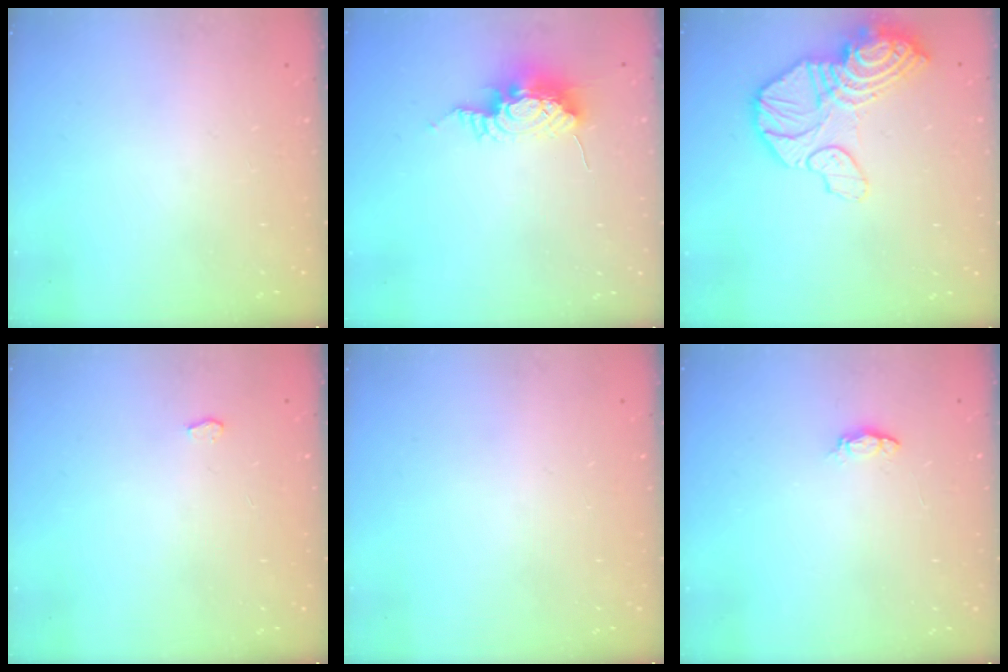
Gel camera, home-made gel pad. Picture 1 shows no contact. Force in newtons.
{"total": 9.0, "press": 9.0, "slide": 0.8}
{"total": 22.6, "press": 19.8, "slide": 11.0}
{"total": 2.1, "press": 2.1, "slide": 0.2}
{"total": 0.0}
{"total": 2.5, "press": 2.5, "slide": 0.4}